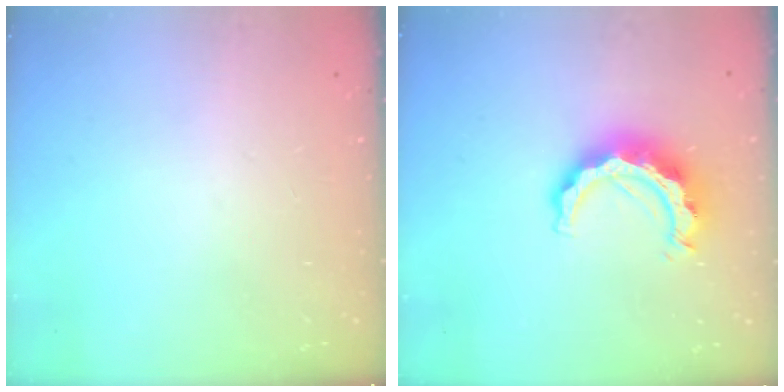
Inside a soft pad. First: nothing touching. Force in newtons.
{"total": 11.2, "press": 11.1, "slide": 1.1}